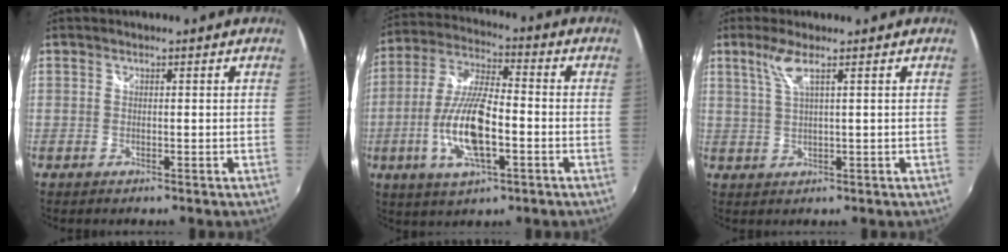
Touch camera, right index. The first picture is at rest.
{"total": 14.2, "force": [-4.0, 4.5, 12.8], "torque": [-0.266, -0.005, -0.076]}
{"total": 3.6, "force": [1.9, -0.3, 3.0], "torque": [-0.063, -0.001, 0.042]}